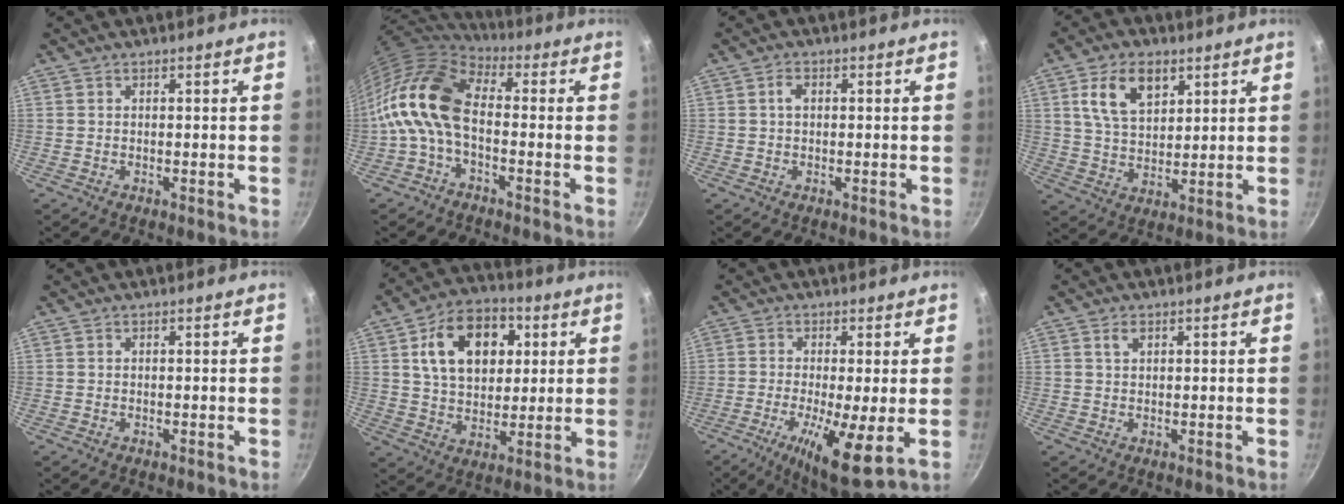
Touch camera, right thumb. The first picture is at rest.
{"total": 13.5, "force": [-1.7, 7.8, 10.9], "torque": [-0.201, 0.031, -0.051]}
{"total": 2.0, "force": [0.3, 1.4, 1.5], "torque": [-0.021, 0.006, 0.003]}
{"total": 10.8, "force": [4.7, 6.5, 7.3], "torque": [-0.112, -0.012, 0.088]}
{"total": 0.0}
{"total": 16.4, "force": [4.8, 11.1, 11.0], "torque": [-0.140, 0.002, 0.074]}
{"total": 11.3, "force": [-2.4, 2.3, 10.8], "torque": [-0.192, -0.016, -0.038]}
{"total": 2.2, "force": [1.0, 1.3, 1.4], "torque": [-0.019, 0.002, 0.018]}